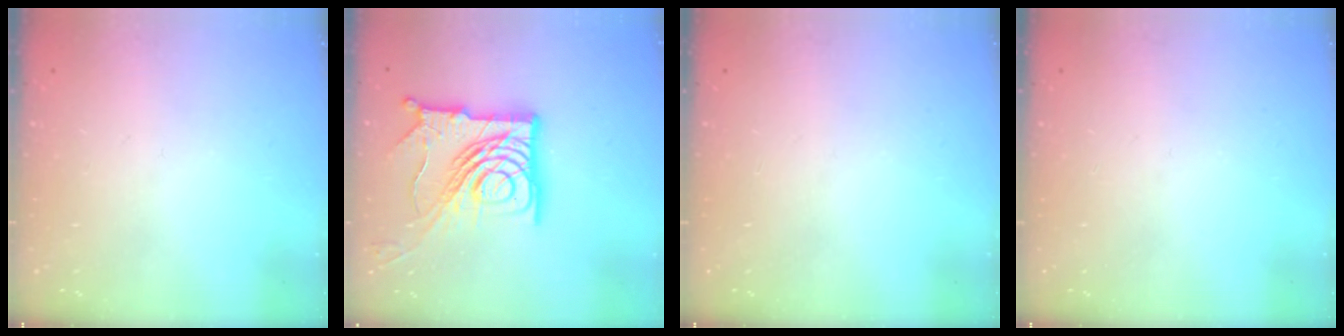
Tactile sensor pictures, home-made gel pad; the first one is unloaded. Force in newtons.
{"total": 21.5, "press": 21.4, "slide": 2.4}
{"total": 0.0}
{"total": 0.0}